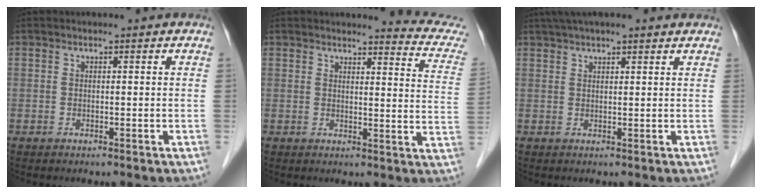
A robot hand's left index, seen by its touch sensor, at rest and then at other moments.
{"total": 9.4, "force": [9.4, -0.2, 0.9], "torque": [0.000, -0.083, 0.078]}
{"total": 8.6, "force": [7.1, 1.2, 4.8], "torque": [-0.079, 0.044, 0.101]}